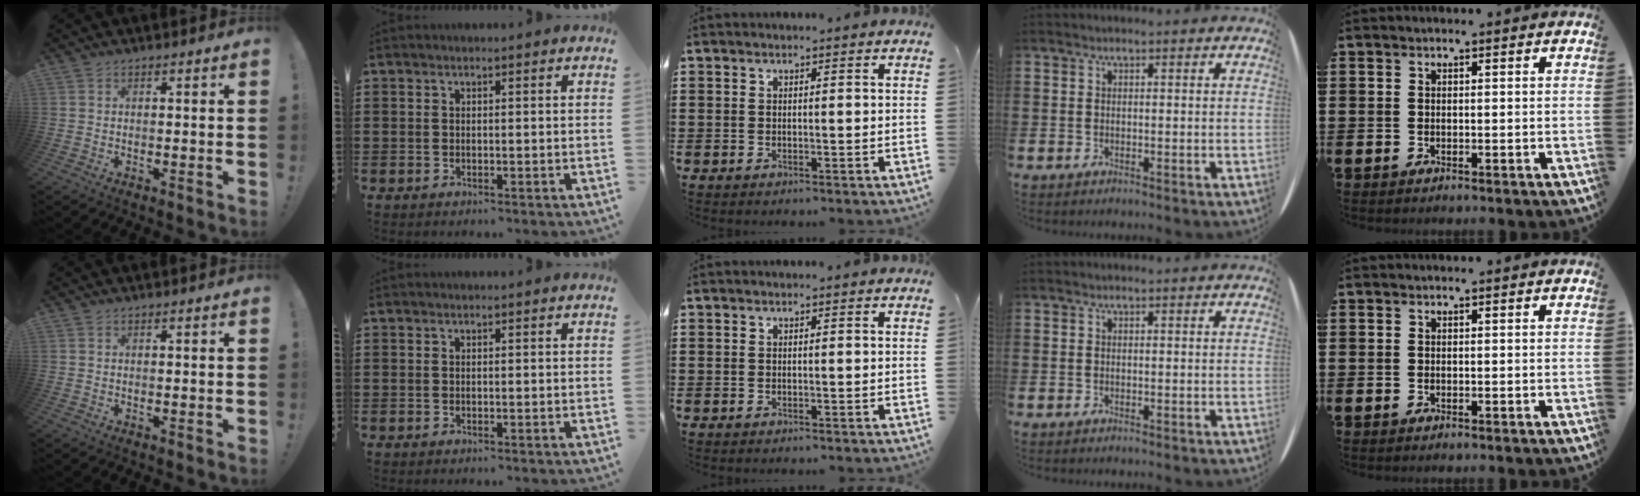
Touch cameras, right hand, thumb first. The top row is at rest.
{}